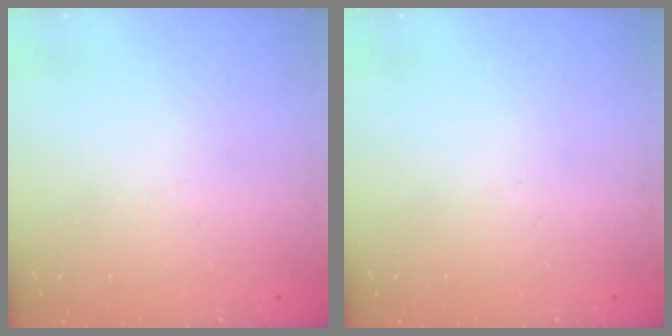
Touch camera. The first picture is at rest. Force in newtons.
{"total": 0.0}